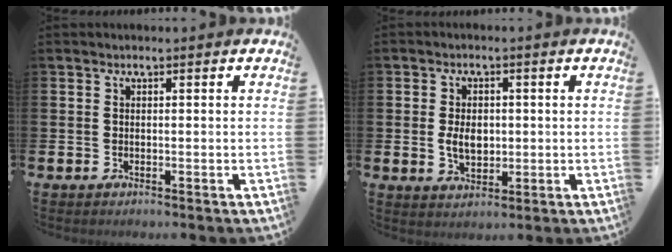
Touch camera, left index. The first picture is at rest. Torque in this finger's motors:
{"motor_torque": [0.89, -0.22, 0.19, 0.15]}